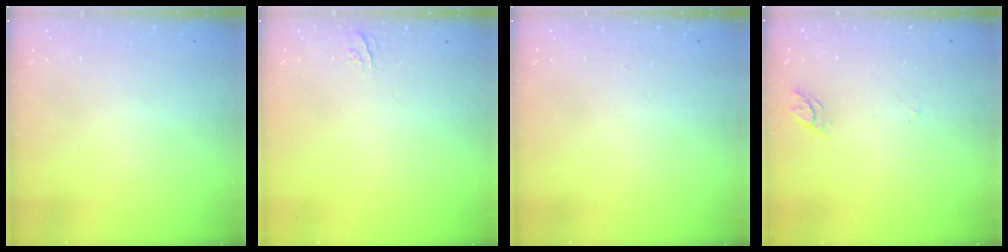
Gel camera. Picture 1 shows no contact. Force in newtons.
{"total": 3.7, "press": 3.7, "slide": 0.3}
{"total": 0.0}
{"total": 4.9, "press": 4.9, "slide": 0.5}